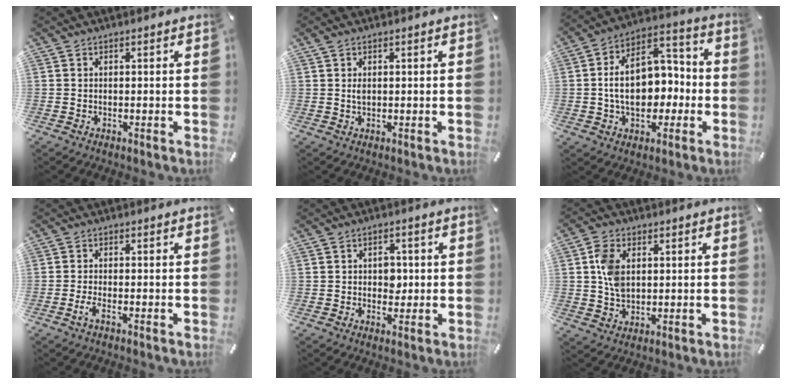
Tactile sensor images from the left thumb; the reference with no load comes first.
{"total": 1.6, "force": [0.5, 0.7, 1.4], "torque": [-0.030, 0.001, 0.007]}
{"total": 15.6, "force": [-0.9, 11.3, 10.8], "torque": [-0.179, 0.007, -0.014]}
{"total": 2.3, "force": [-1.0, 0.5, 2.0], "torque": [-0.048, -0.007, -0.020]}
{"total": 3.6, "force": [0.1, 2.9, 2.2], "torque": [-0.020, -0.002, -0.006]}
{"total": 7.2, "force": [1.6, 5.2, 4.8], "torque": [-0.114, 0.001, 0.026]}